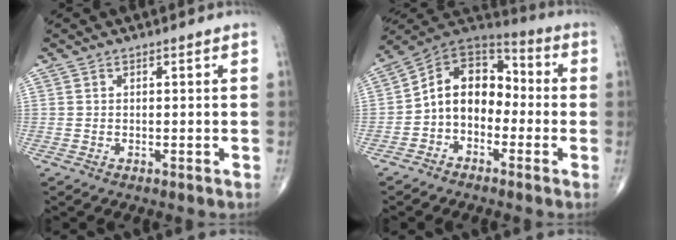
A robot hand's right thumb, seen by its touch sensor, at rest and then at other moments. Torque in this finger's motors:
{"motor_torque": [-0.15, 0.62, 0.17, -0.16, 0.12]}